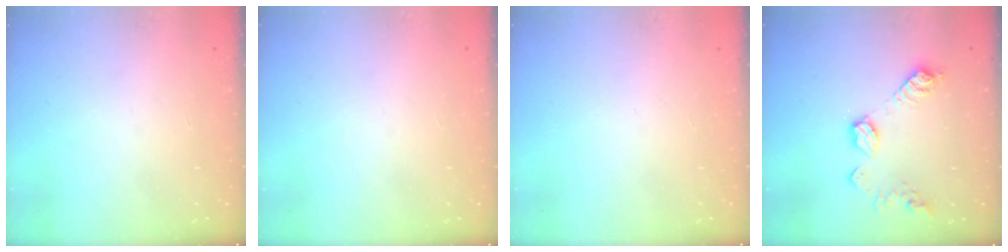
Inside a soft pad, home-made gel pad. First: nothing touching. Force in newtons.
{"total": 0.0}
{"total": 0.0}
{"total": 11.3, "press": 11.2, "slide": 0.8}